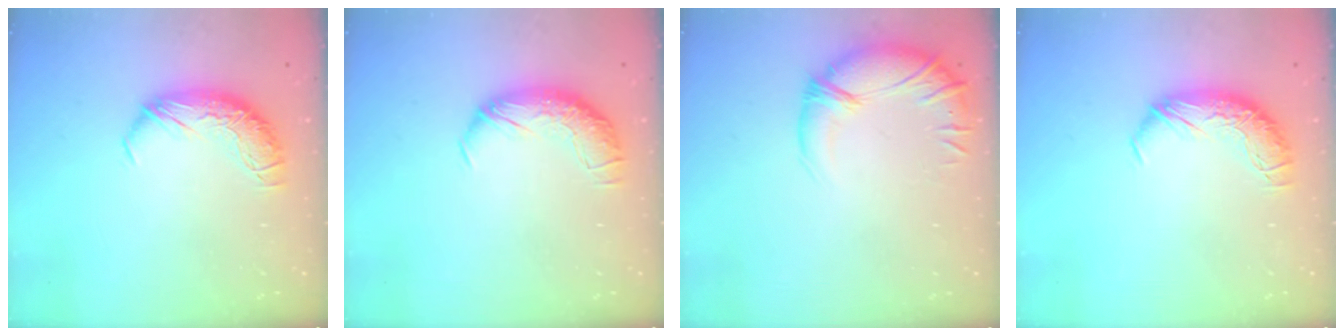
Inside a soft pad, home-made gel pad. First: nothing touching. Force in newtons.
{"total": 1.7, "press": 0.6, "slide": 1.6}
{"total": 3.0, "press": 1.5, "slide": 2.6}
{"total": 0.0}